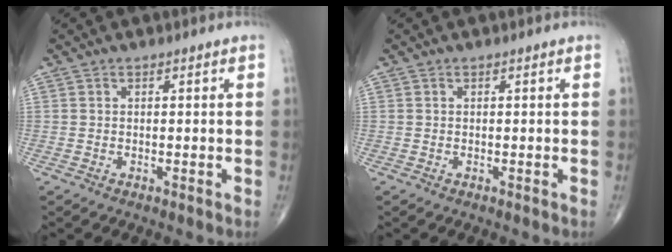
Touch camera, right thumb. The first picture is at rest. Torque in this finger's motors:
{"motor_torque": [0.00, 0.00, 0.00, 0.00, 0.00]}